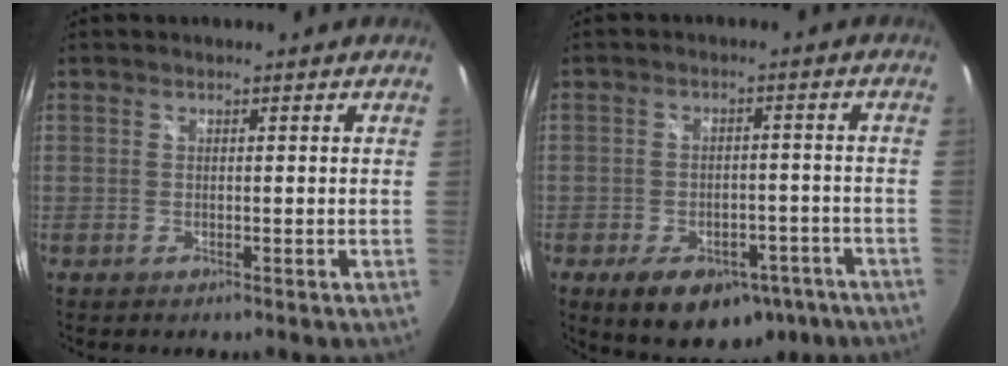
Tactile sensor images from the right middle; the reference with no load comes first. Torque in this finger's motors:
{"motor_torque": [0.85, -0.88, 0.09, 0.03]}